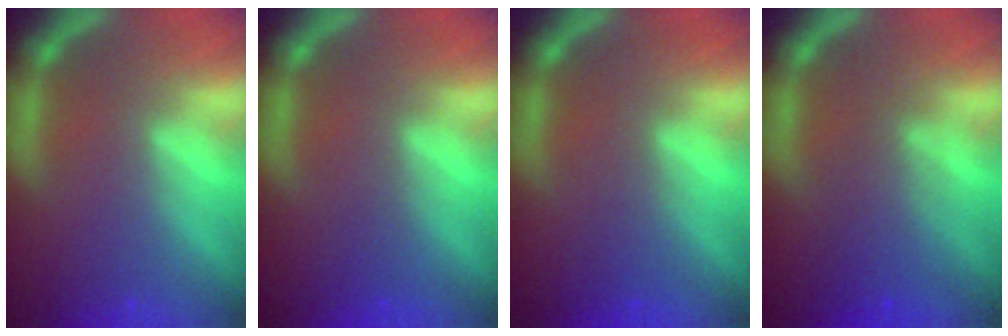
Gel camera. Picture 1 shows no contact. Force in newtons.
{"total": 1.0}
{"total": 1.5}
{"total": 3.5}